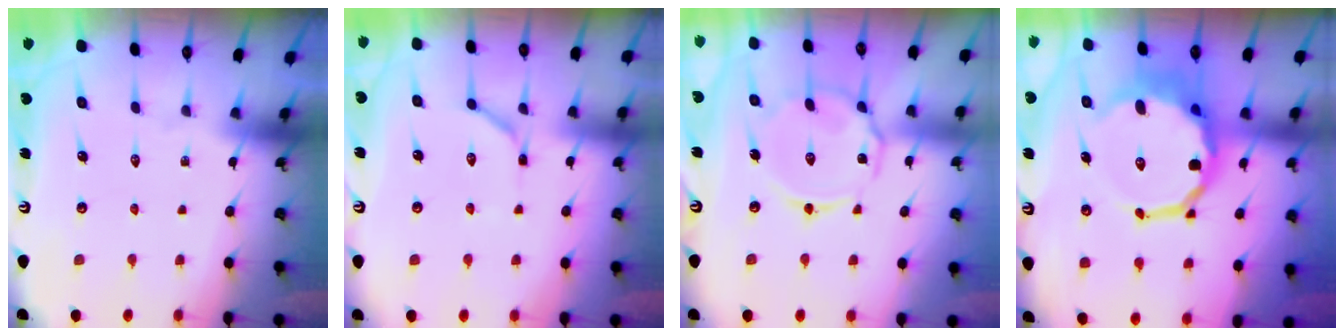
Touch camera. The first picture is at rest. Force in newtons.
{"total": 4.8, "press": 4.7, "slide": 0.7}
{"total": 10.0, "press": 10.0, "slide": 0.8}
{"total": 12.9, "press": 12.5, "slide": 3.1}